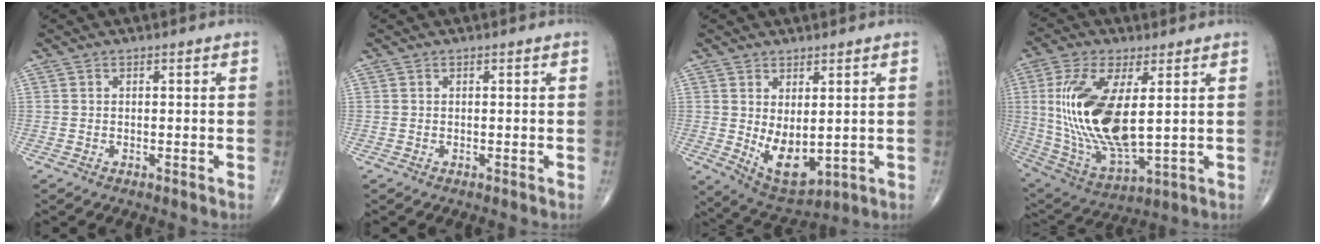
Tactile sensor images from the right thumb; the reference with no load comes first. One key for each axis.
{"total": 0.0}
{"total": 8.9, "fx": 0.2, "fy": 4.5, "fz": 7.7, "tx": -0.113, "ty": -0.020, "tz": 0.028}
{"total": 20.2, "fx": 2.6, "fy": 8.6, "fz": 18.1, "tx": -0.374, "ty": -0.023, "tz": 0.062}